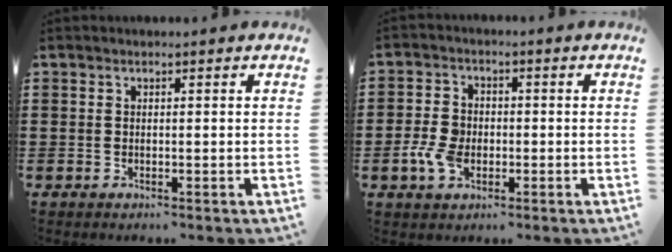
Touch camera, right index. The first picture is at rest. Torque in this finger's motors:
{"motor_torque": [0.83, 1.04, 0.16, 0.11]}